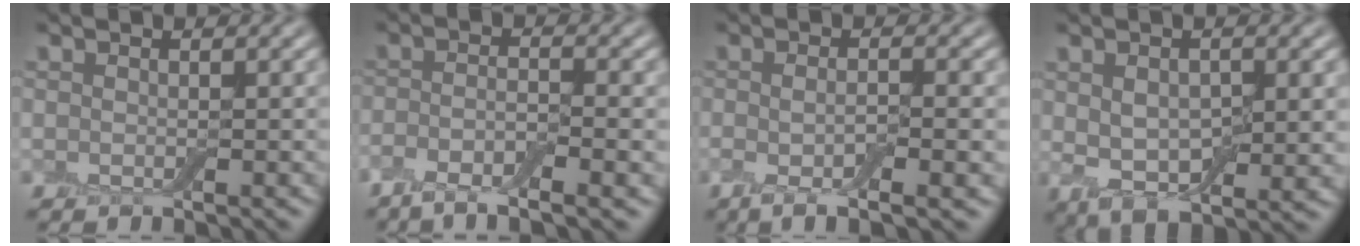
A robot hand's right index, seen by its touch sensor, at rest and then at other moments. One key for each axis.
{"total": 5.1, "fx": -3.2, "fy": 1.1, "fz": 3.8, "tx": -0.069, "ty": -0.009, "tz": -0.064}
{"total": 5.3, "fx": -2.0, "fy": 1.2, "fz": 4.8, "tx": -0.082, "ty": -0.011, "tz": -0.035}
{"total": 6.4, "fx": -0.2, "fy": 3.2, "fz": 5.5, "tx": -0.096, "ty": -0.012, "tz": 0.002}